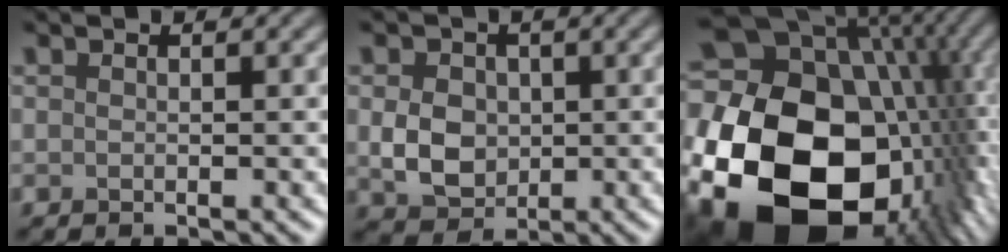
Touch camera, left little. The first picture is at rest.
{"total": 4.2, "force": [0.0, 3.3, 2.5], "torque": [-0.052, -0.005, 0.002]}
{"total": 23.3, "force": [-5.4, 17.4, 14.6], "torque": [-0.268, -0.038, -0.085]}